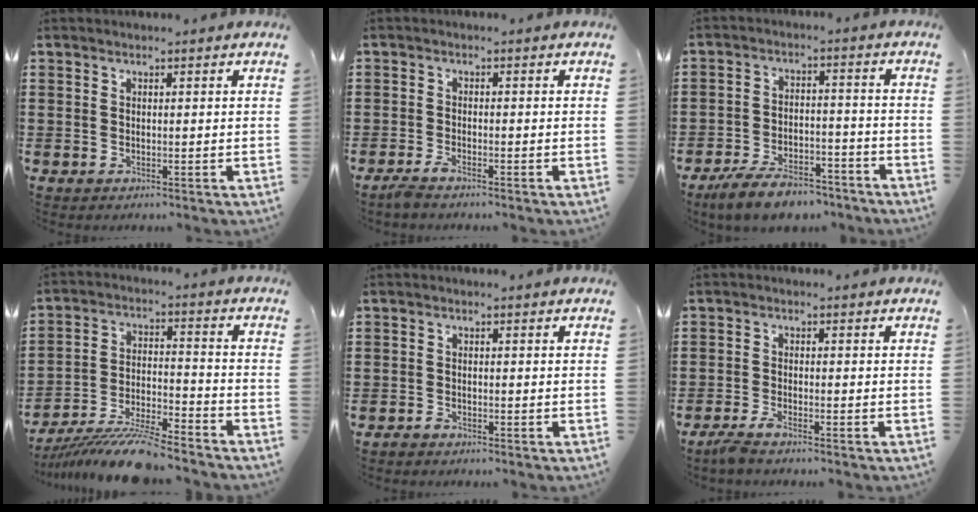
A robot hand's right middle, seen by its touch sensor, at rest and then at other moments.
{"total": 1.7, "force": [-1.4, 0.1, 1.0], "torque": [-0.034, -0.007, -0.030]}
{"total": 7.6, "force": [-6.8, 2.0, 2.7], "torque": [-0.053, 0.017, -0.131]}
{"total": 10.1, "force": [-9.4, 0.5, 3.7], "torque": [-0.065, 0.017, -0.182]}
{"total": 0.9, "force": [-0.8, 0.3, 0.3], "torque": [-0.009, -0.003, -0.016]}
{"total": 2.3, "force": [-1.8, 0.0, 1.3], "torque": [-0.039, -0.005, -0.039]}